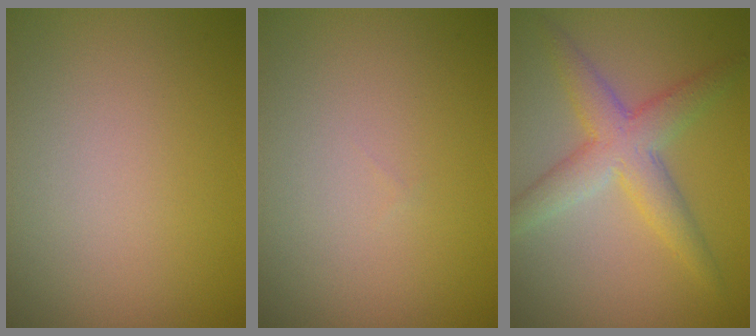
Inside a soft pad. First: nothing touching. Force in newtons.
{"total": 0.0}
{"total": 4.7, "press": 4.7, "slide": 0.3}